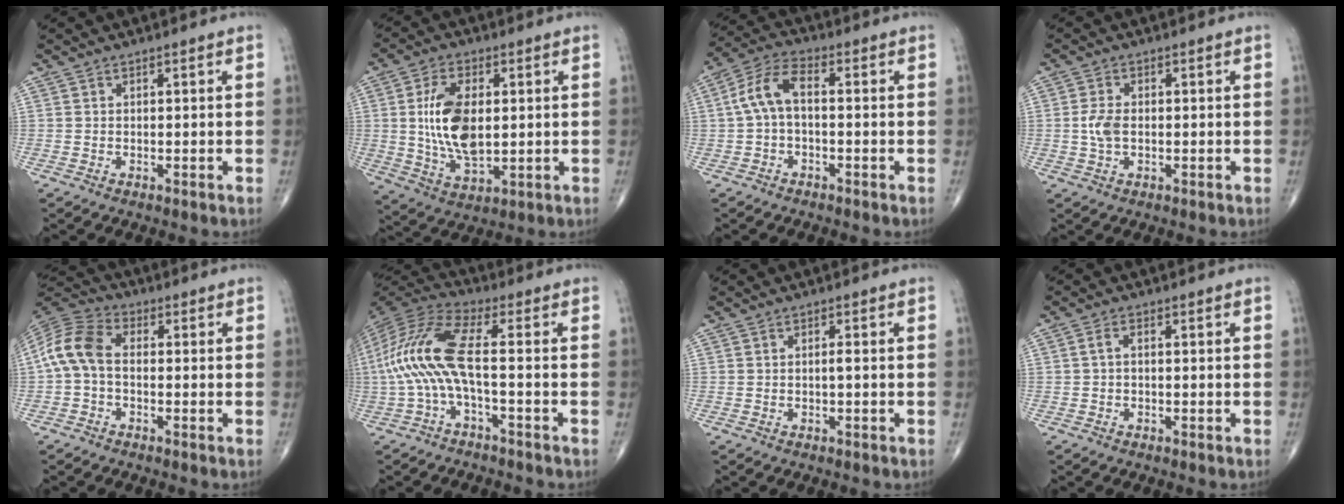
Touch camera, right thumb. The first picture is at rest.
{"total": 12.6, "force": [1.2, 6.6, 10.7], "torque": [-0.198, -0.008, 0.029]}
{"total": 7.4, "force": [-0.2, 3.7, 6.4], "torque": [-0.132, 0.029, -0.013]}
{"total": 3.6, "force": [-0.2, 2.0, 2.9], "torque": [-0.066, 0.004, -0.006]}
{"total": 8.9, "force": [-0.5, 5.5, 6.9], "torque": [-0.143, 0.027, -0.025]}
{"total": 13.6, "force": [-1.8, 3.5, 13.0], "torque": [-0.302, 0.046, -0.042]}
{"total": 0.5, "force": [-0.1, 0.0, 0.5], "torque": [-0.012, -0.001, -0.002]}
{"total": 1.4, "force": [-0.1, 0.7, 1.2], "torque": [-0.024, 0.007, -0.003]}